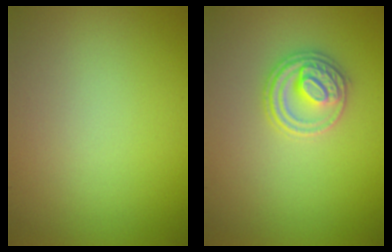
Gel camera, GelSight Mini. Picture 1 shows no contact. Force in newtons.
{"total": 2.9, "press": 2.9, "slide": 0.1}